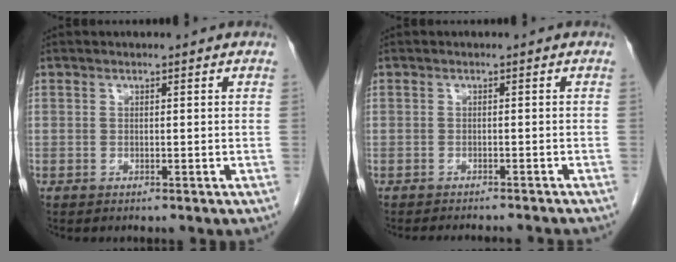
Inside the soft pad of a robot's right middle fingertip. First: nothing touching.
{"total": 9.3, "force": [-8.7, 0.8, 3.3], "torque": [-0.031, -0.011, -0.098]}